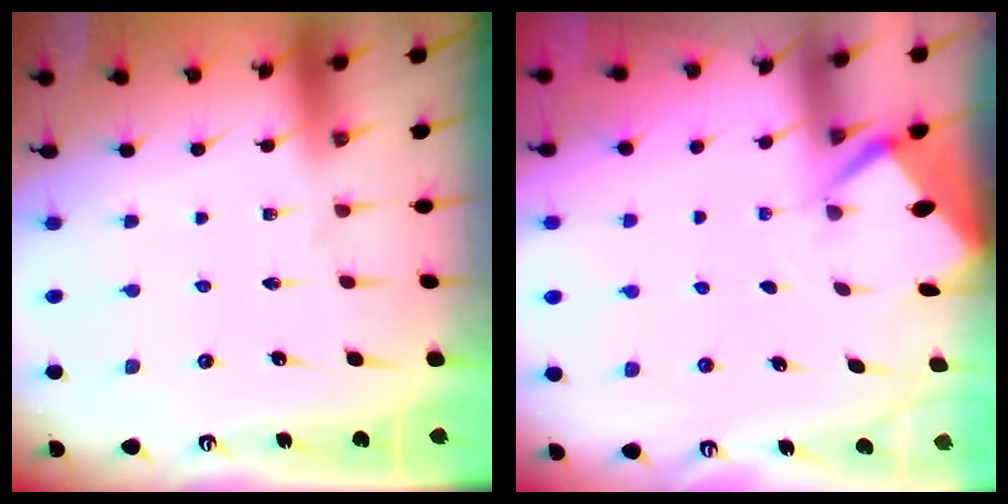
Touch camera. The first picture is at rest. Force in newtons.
{"total": 2.5, "press": 2.5, "slide": 0.3}